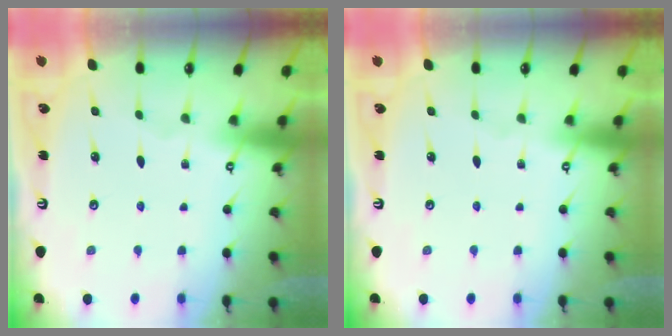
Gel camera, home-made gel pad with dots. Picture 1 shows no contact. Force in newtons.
{"total": 0.0}